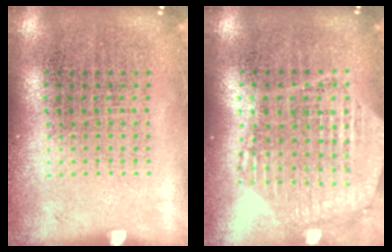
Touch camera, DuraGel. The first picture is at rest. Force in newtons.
{"total": 1.1, "press": 1.1, "slide": 0.2}